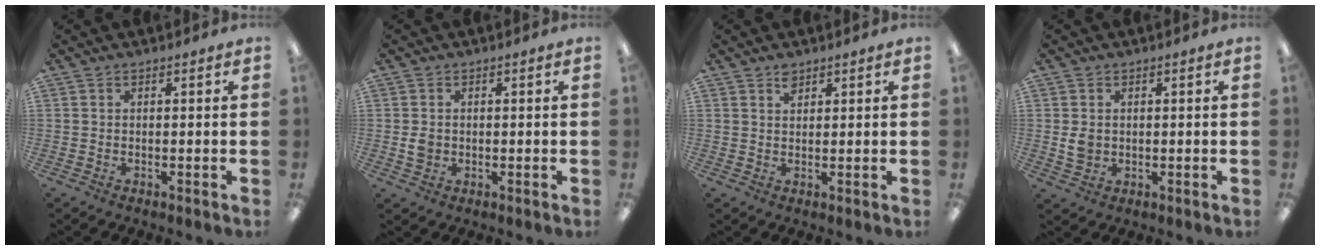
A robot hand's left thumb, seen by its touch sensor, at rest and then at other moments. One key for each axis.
{"total": 2.6, "fx": 0.0, "fy": 2.3, "fz": 1.2, "tx": -0.016, "ty": 0.002, "tz": -0.003}
{"total": 2.2, "fx": 1.7, "fy": 1.0, "fz": 0.8, "tx": -0.011, "ty": -0.006, "tz": 0.032}
{"total": 3.3, "fx": 0.3, "fy": 2.8, "fz": 1.7, "tx": -0.024, "ty": 0.001, "tz": 0.005}